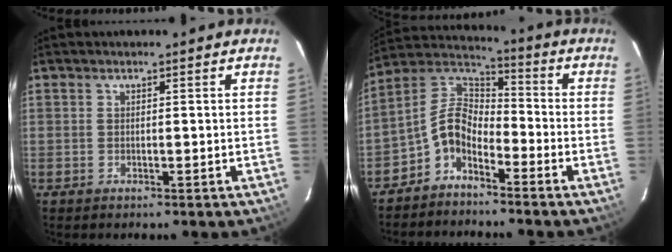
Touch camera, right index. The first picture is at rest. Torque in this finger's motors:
{"motor_torque": [0.58, -0.28, 0.45, 0.05]}